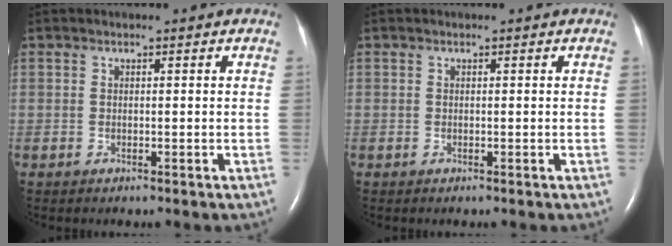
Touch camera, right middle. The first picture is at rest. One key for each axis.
{"total": 0.0}